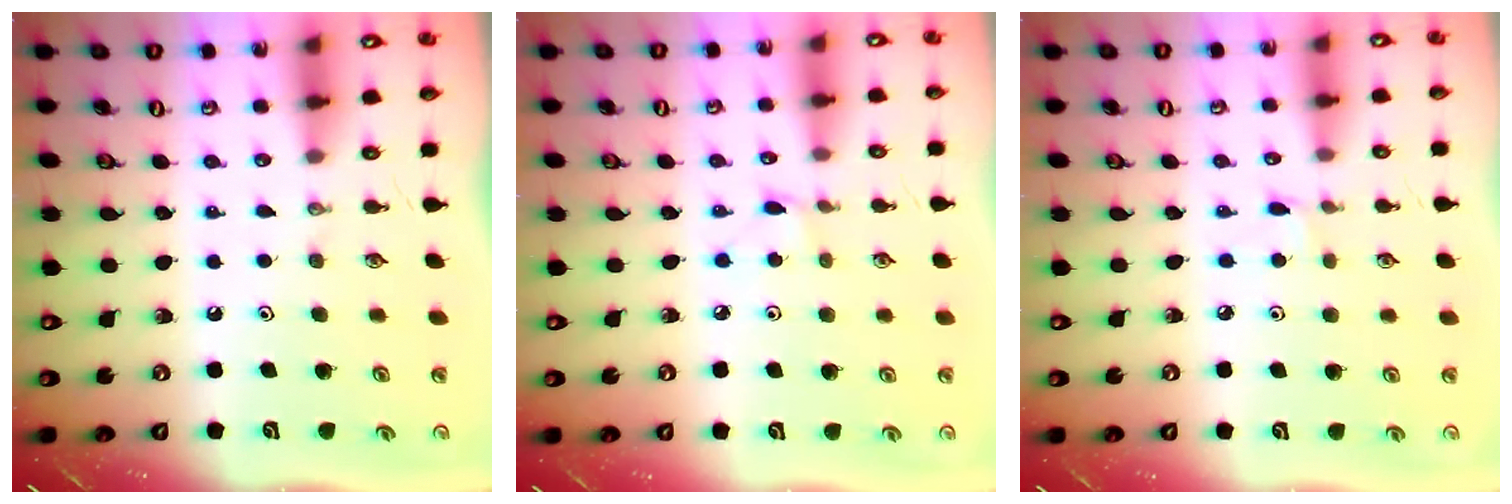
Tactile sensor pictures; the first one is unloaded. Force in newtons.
{"total": 2.2, "press": 2.2, "slide": 0.3}
{"total": 2.3, "press": 2.3, "slide": 0.3}